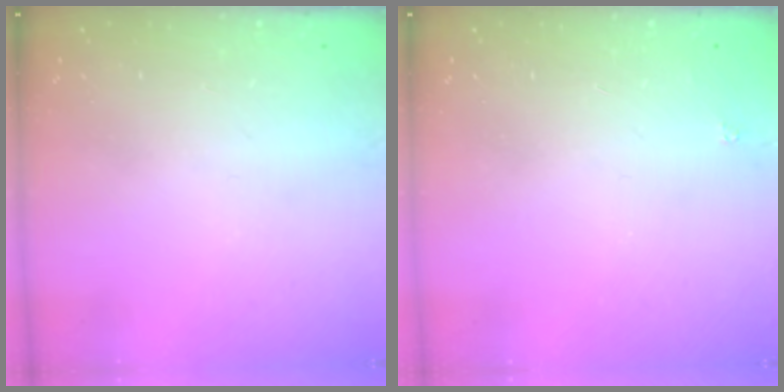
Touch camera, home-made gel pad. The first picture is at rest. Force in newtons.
{"total": 1.6, "press": 1.5, "slide": 0.2}